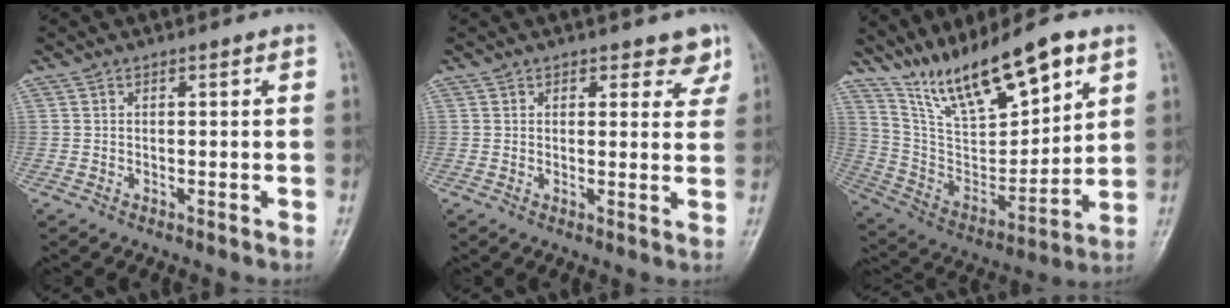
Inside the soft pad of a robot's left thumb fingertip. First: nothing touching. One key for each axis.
{"total": 4.1, "fx": 3.0, "fy": 2.4, "fz": 1.5, "tx": 0.021, "ty": -0.016, "tz": 0.031}
{"total": 19.2, "fx": 12.9, "fy": 5.9, "fz": 13.0, "tx": -0.193, "ty": -0.057, "tz": 0.246}